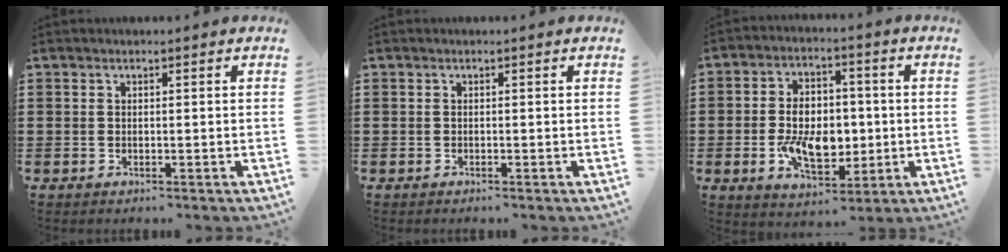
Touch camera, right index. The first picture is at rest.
{"total": 0.0}
{"total": 9.2, "force": [-1.1, 5.7, 7.2], "torque": [-0.136, 0.003, -0.024]}